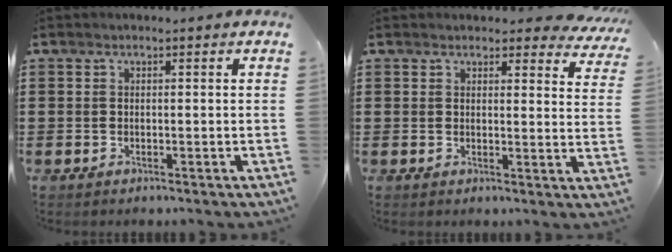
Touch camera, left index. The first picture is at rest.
{"total": 3.2, "force": [3.0, 0.7, 0.9], "torque": [-0.013, -0.013, 0.052]}